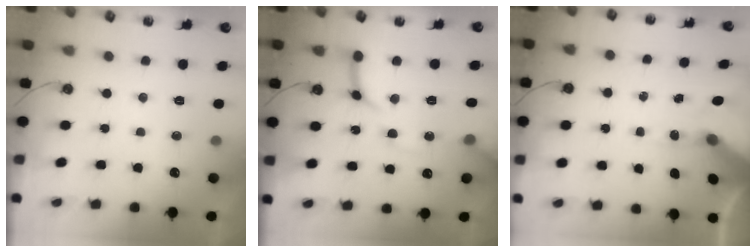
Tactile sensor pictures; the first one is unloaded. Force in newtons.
{"total": 12.3, "press": 12.3, "slide": 1.0}
{"total": 10.0, "press": 9.9, "slide": 1.5}